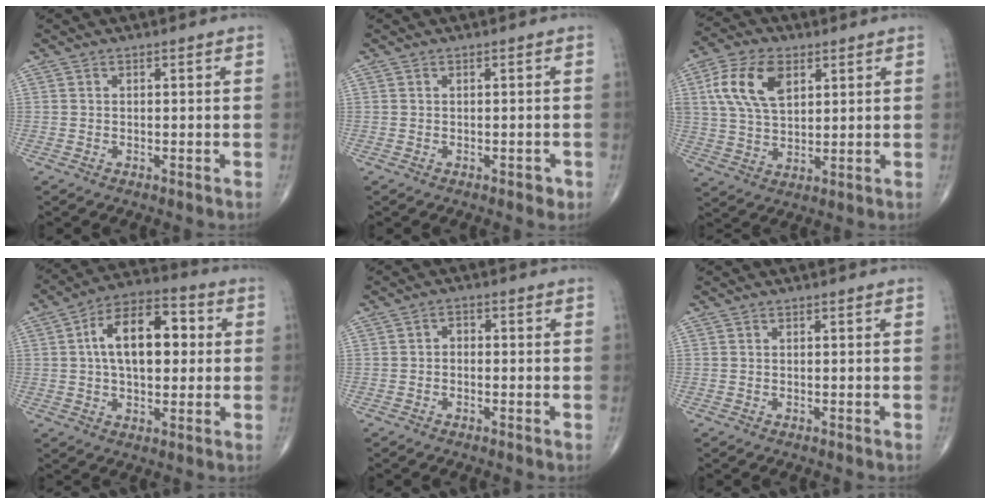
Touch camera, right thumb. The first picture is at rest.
{"total": 1.2, "force": [-0.5, 0.7, 0.8], "torque": [-0.008, -0.001, -0.006]}
{"total": 12.1, "force": [4.3, 7.1, 8.9], "torque": [-0.168, -0.002, 0.081]}
{"total": 15.4, "force": [2.2, 8.6, 12.5], "torque": [-0.183, 0.023, 0.029]}
{"total": 1.8, "force": [-0.3, 1.4, 1.1], "torque": [-0.008, 0.010, -0.013]}
{"total": 0.0}